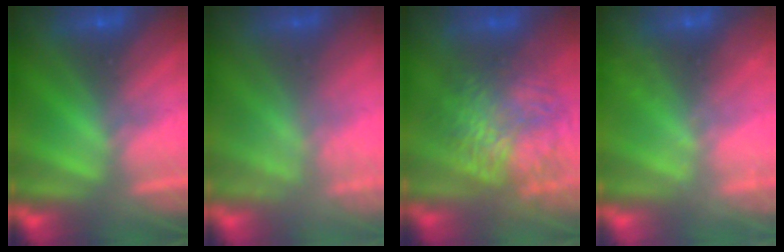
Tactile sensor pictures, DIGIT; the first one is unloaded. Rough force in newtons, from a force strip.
{"total": 2.3}
{"total": 10.2}
{"total": 2.3}